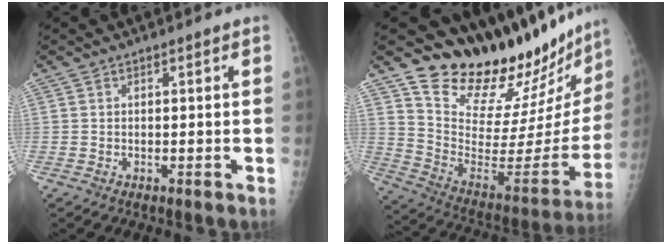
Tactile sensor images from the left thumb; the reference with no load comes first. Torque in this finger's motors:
{"motor_torque": [0.51, 0.22, 0.81, -1.96, 0.20]}